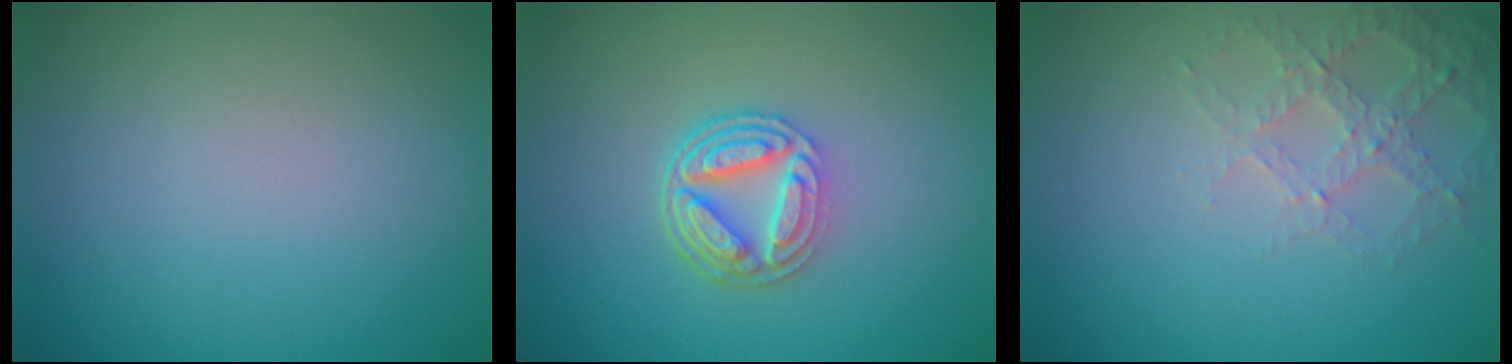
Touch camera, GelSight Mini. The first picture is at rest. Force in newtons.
{"total": 4.8, "press": 3.4, "slide": 3.5}
{"total": 2.8, "press": 2.7, "slide": 0.8}